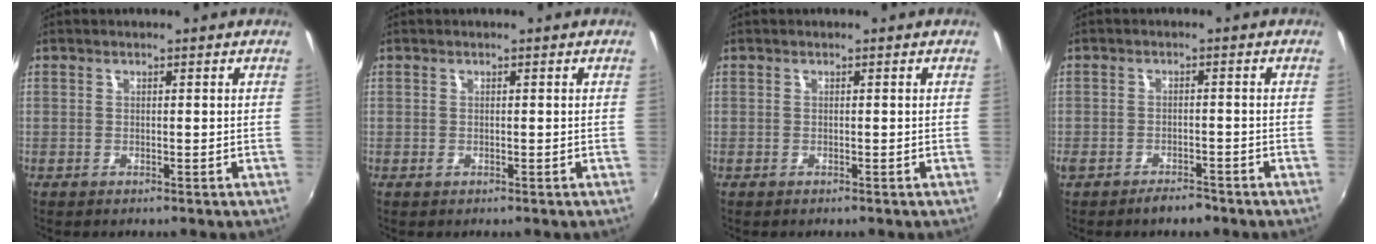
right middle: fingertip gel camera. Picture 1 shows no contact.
{"total": 0.0}
{"total": 0.0}
{"total": 4.1, "force": [-3.4, 1.6, 1.7], "torque": [-0.045, -0.007, -0.055]}